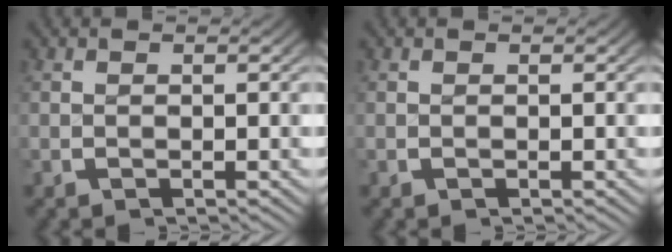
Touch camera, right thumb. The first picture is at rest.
{"total": 0.0}